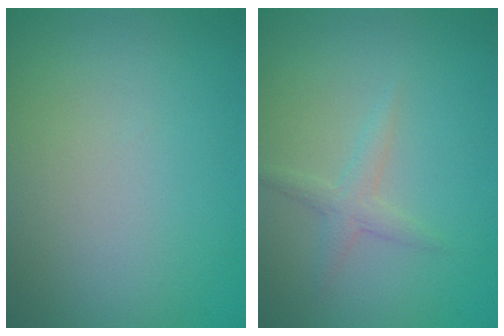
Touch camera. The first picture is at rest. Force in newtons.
{"total": 1.6, "press": 1.6, "slide": 0.1}